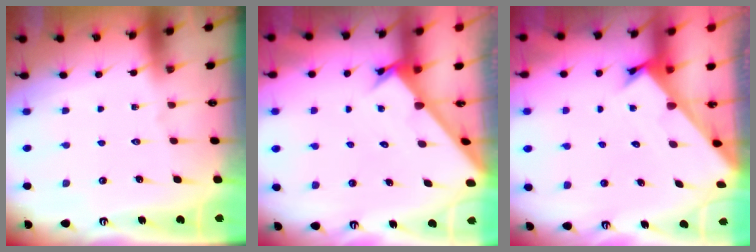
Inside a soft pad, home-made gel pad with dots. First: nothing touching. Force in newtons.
{"total": 2.6, "press": 2.6, "slide": 0.2}
{"total": 2.6, "press": 2.6, "slide": 0.3}